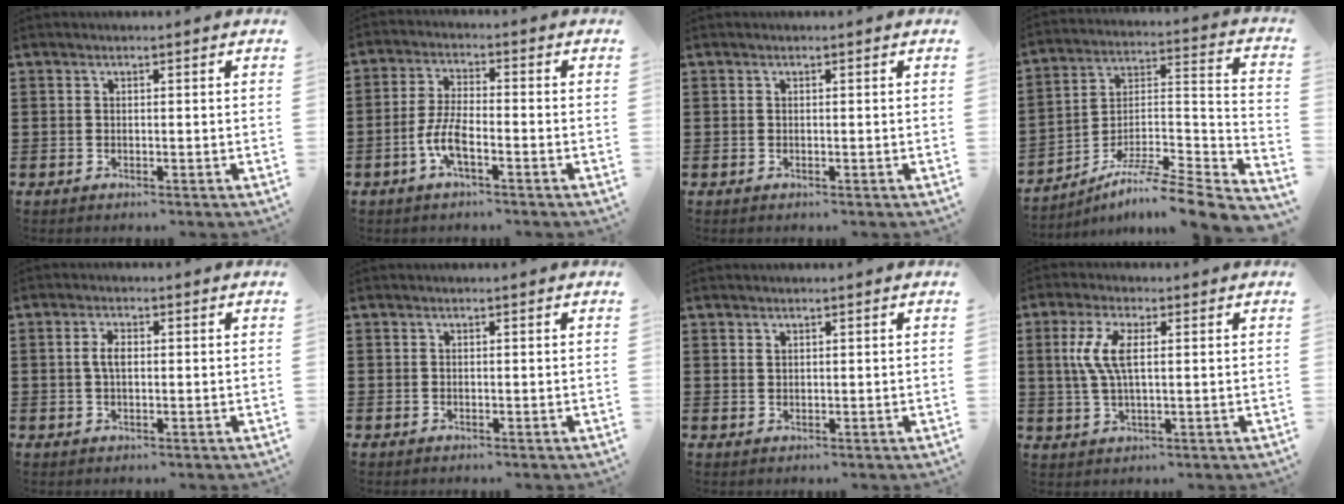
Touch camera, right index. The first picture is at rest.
{"total": 6.0, "force": [-2.5, 1.6, 5.2], "torque": [-0.129, -0.013, -0.054]}
{"total": 0.0}
{"total": 6.9, "force": [-5.8, 0.1, 3.7], "torque": [-0.057, -0.009, -0.118]}
{"total": 2.9, "force": [0.2, 1.3, 2.6], "torque": [-0.052, 0.005, 0.002]}
{"total": 0.0}
{"total": 0.9, "force": [0.6, 0.6, 0.3], "torque": [-0.008, 0.003, 0.011]}
{"total": 6.3, "force": [1.2, 2.4, 5.7], "torque": [-0.137, 0.000, 0.012]}